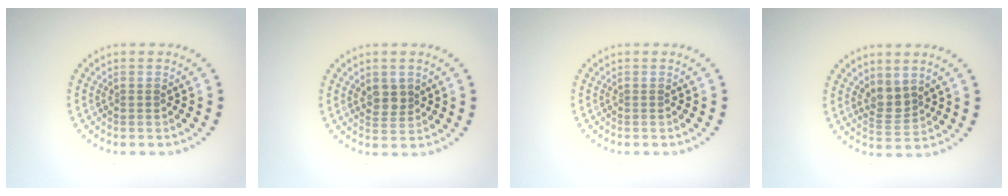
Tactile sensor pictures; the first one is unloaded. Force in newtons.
{"total": 2.1, "press": 2.0, "slide": 0.7}
{"total": 0.0}
{"total": 2.5, "press": 2.1, "slide": 1.4}